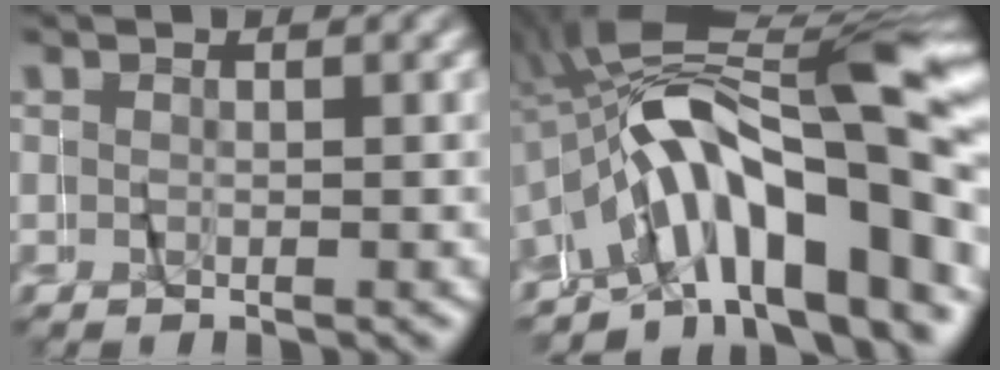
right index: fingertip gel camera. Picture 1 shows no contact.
{"total": 14.8, "force": [-0.9, 7.6, 12.6], "torque": [-0.224, 0.013, -0.010]}